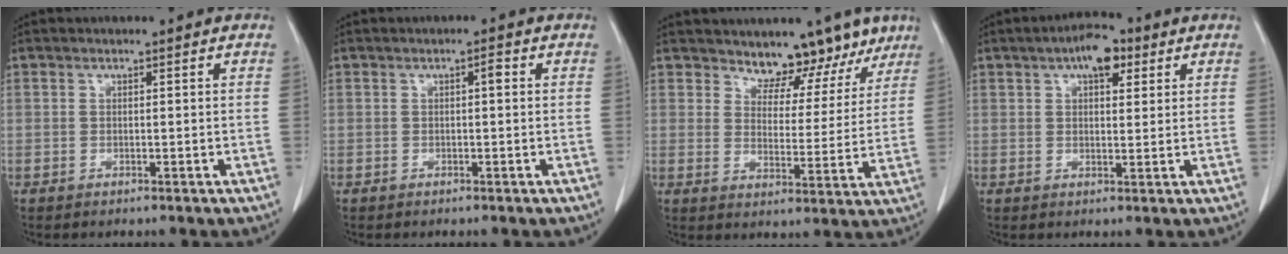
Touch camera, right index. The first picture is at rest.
{"total": 1.2, "force": [0.2, 0.3, 1.1], "torque": [-0.016, 0.004, 0.002]}
{"total": 8.8, "force": [7.5, 3.9, 2.5], "torque": [-0.014, -0.008, 0.096]}
{"total": 5.9, "force": [3.1, 2.5, 4.3], "torque": [-0.068, 0.014, 0.044]}